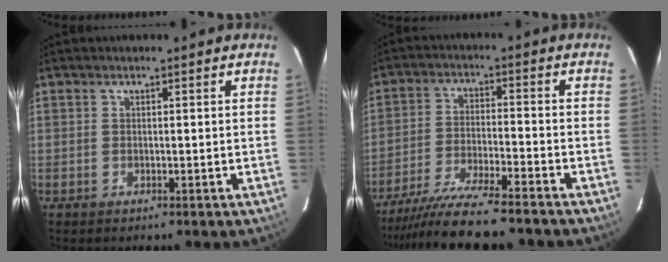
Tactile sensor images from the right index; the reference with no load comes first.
{"total": 13.4, "force": [-11.8, 0.1, 6.3], "torque": [-0.104, -0.023, -0.194]}